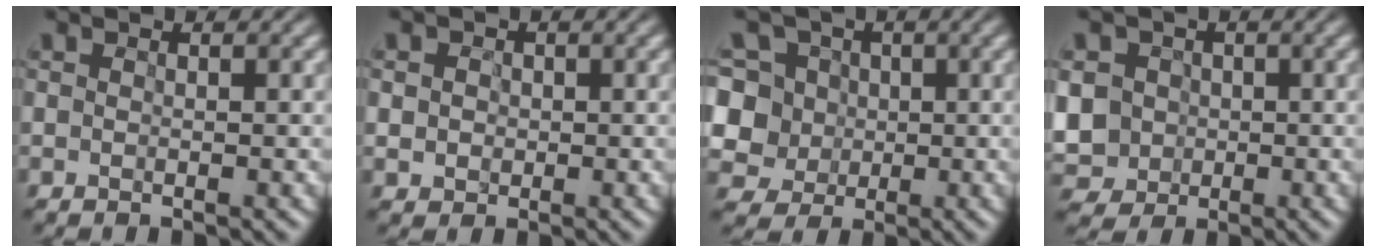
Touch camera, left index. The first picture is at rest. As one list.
[{"total": 2.6, "force": [0.5, 2.3, 1.0], "torque": [-0.014, 0.022, 0.002]}, {"total": 9.1, "force": [0.8, 8.4, 3.4], "torque": [-0.122, 0.030, 0.013]}, {"total": 9.1, "force": [-1.3, 8.3, 3.5], "torque": [-0.113, 0.005, -0.039]}]